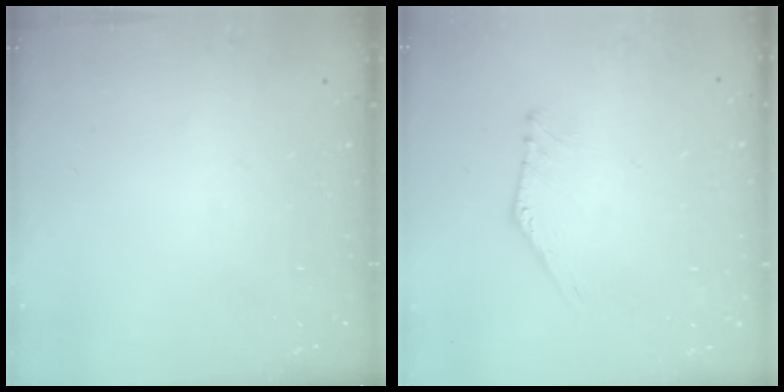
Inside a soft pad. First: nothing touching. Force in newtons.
{"total": 2.4, "press": 2.4, "slide": 0.1}